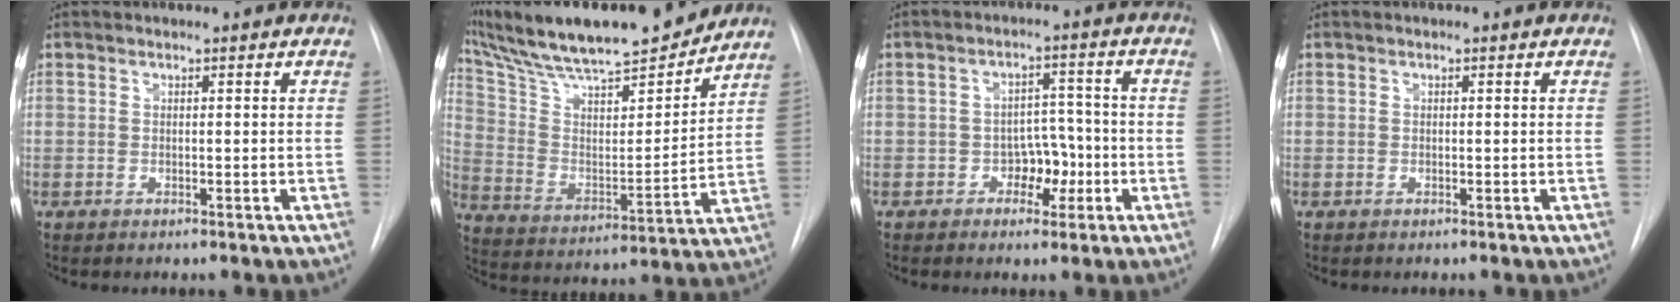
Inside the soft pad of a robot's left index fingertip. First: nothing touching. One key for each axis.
{"total": 23.4, "fx": 20.5, "fy": 3.6, "fz": 10.8, "tx": -0.189, "ty": 0.004, "tz": 0.325}
{"total": 4.7, "fx": -1.9, "fy": 3.2, "fz": 3.0, "tx": -0.033, "ty": 0.013, "tz": -0.027}
{"total": 0.0}